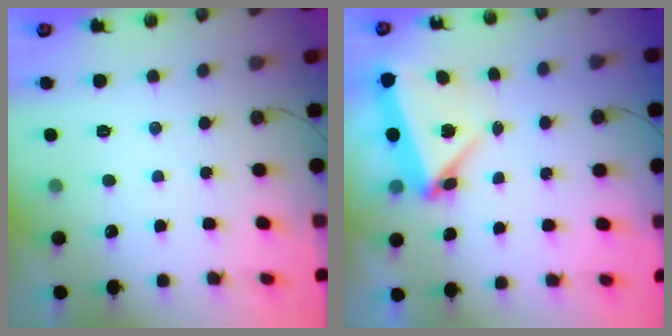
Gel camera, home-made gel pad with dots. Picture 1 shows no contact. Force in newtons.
{"total": 8.3, "press": 4.7, "slide": 6.8}